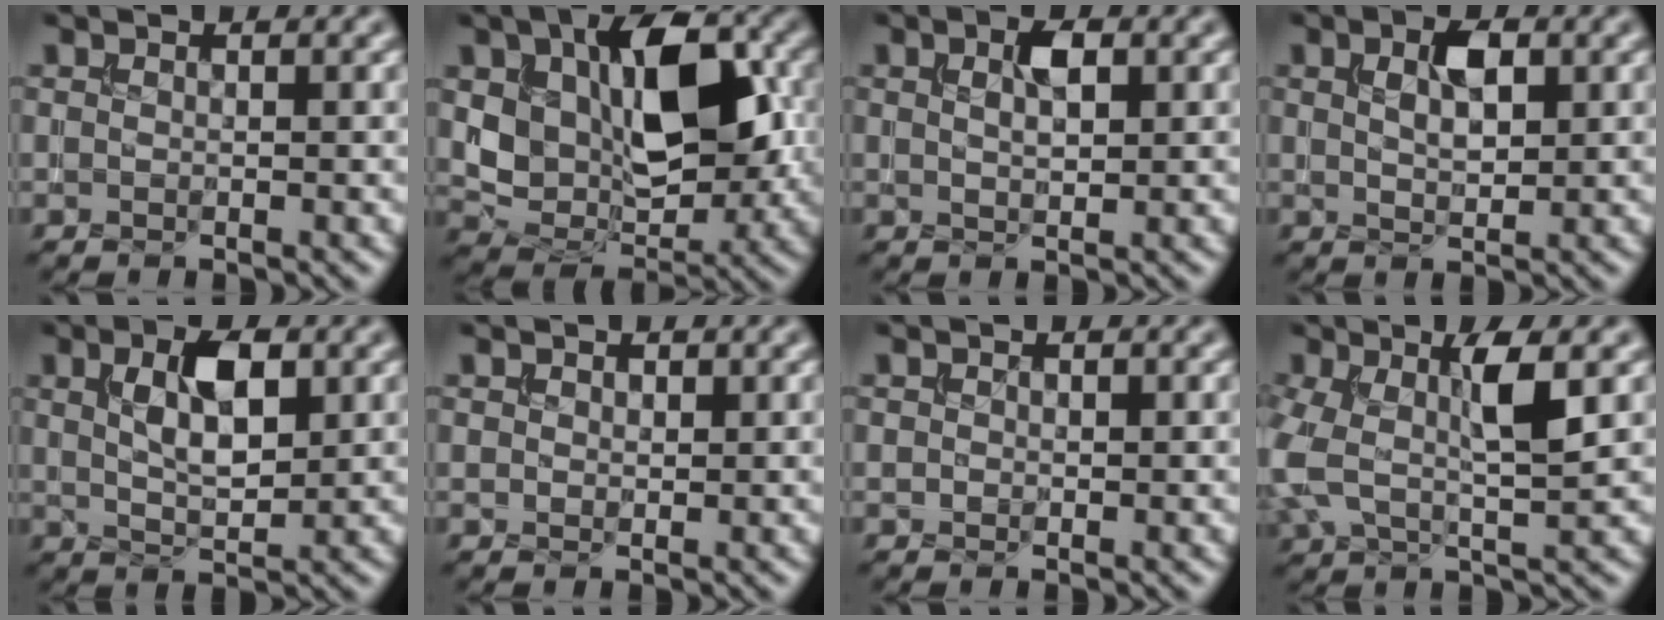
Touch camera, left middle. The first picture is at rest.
{"total": 10.2, "force": [1.7, 6.0, 8.0], "torque": [-0.139, -0.005, 0.032]}
{"total": 2.5, "force": [0.9, 1.2, 2.0], "torque": [-0.037, -0.001, 0.015]}
{"total": 3.2, "force": [1.1, 1.6, 2.6], "torque": [-0.048, 0.000, 0.022]}
{"total": 4.8, "force": [1.5, 2.2, 4.0], "torque": [-0.079, 0.001, 0.027]}
{"total": 0.9, "force": [0.5, 0.7, 0.3], "torque": [-0.003, -0.007, 0.007]}
{"total": 0.5, "force": [-0.1, 0.5, 0.1], "torque": [-0.001, -0.005, -0.003]}
{"total": 5.7, "force": [0.6, 2.1, 5.3], "torque": [-0.119, 0.003, 0.008]}